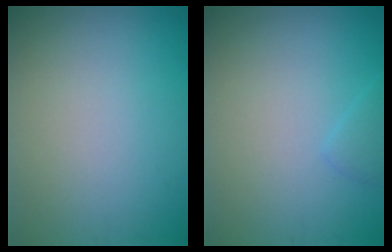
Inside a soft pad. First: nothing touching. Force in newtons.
{"total": 1.0, "press": 1.0, "slide": 0.1}